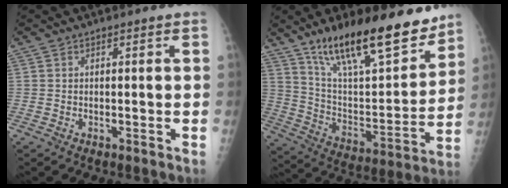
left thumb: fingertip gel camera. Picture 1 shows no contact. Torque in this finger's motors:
{"motor_torque": [1.26, 1.19, 1.48, -1.29, 0.43]}